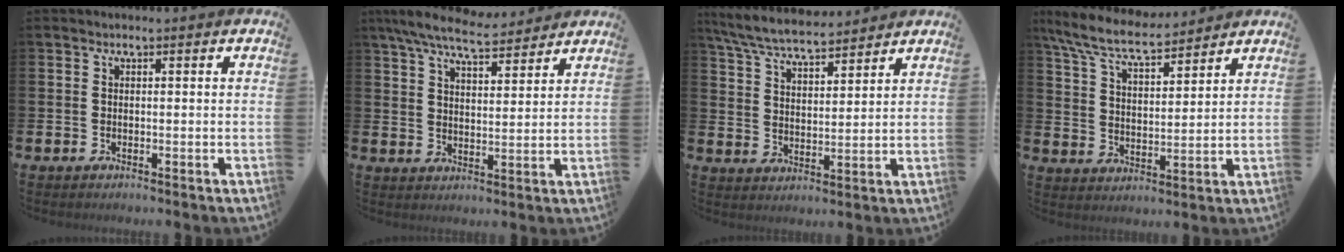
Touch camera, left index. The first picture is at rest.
{"total": 8.0, "force": [7.3, 1.5, 2.9], "torque": [-0.072, -0.033, 0.131]}
{"total": 7.1, "force": [6.7, 1.0, 2.0], "torque": [-0.062, -0.033, 0.122]}
{"total": 8.2, "force": [7.4, 1.4, 3.1], "torque": [-0.087, -0.039, 0.133]}